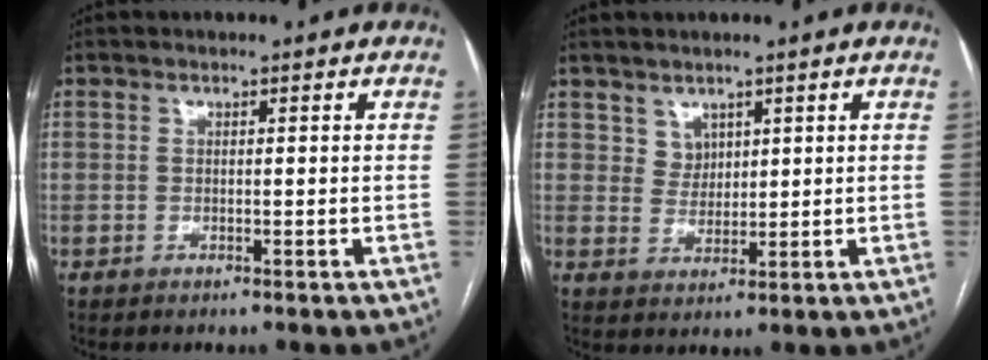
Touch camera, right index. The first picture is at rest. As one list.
[{"total": 1.6, "force": [1.2, 1.0, 0.3], "torque": [0.001, -0.001, 0.023]}]